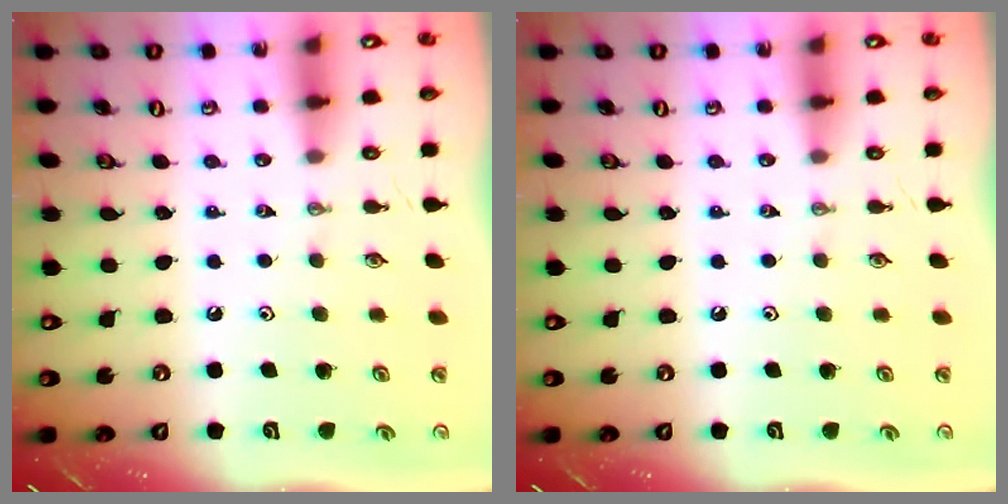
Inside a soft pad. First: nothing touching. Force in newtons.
{"total": 0.0}